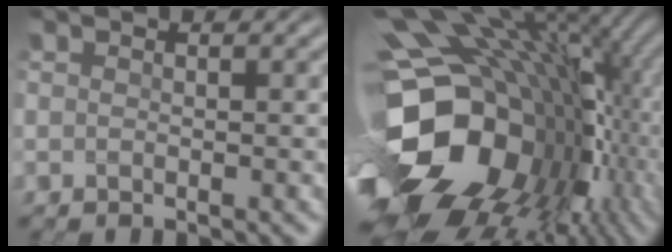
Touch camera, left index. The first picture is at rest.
{"total": 19.0, "force": [-0.9, 12.7, 14.1], "torque": [-0.274, -0.037, 0.016]}